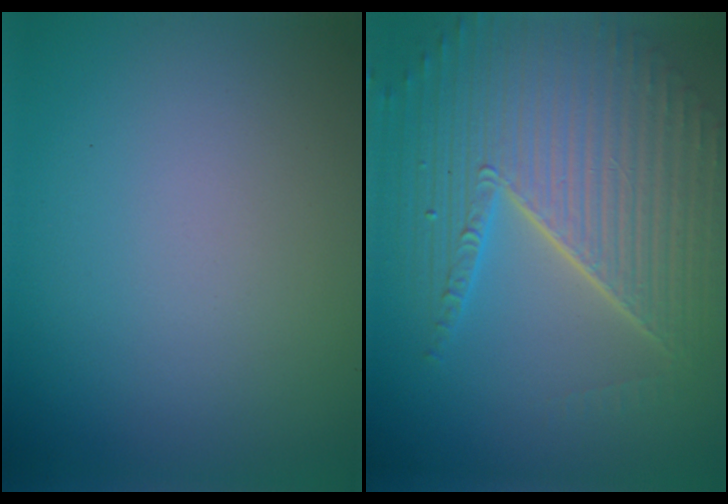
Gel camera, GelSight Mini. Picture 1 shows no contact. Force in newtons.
{"total": 9.7, "press": 6.2, "slide": 7.5}